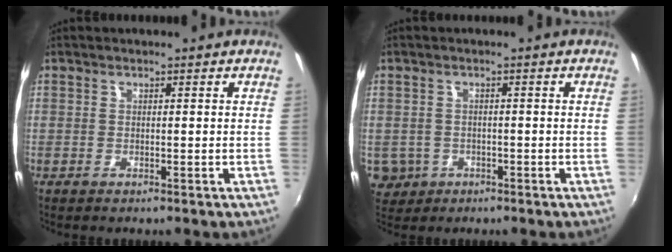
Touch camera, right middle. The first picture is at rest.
{"total": 5.3, "force": [-1.5, 4.8, 1.6], "torque": [-0.044, -0.003, -0.015]}